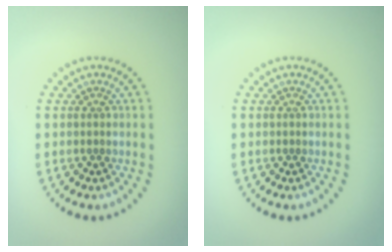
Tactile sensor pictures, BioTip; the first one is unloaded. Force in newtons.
{"total": 0.0}